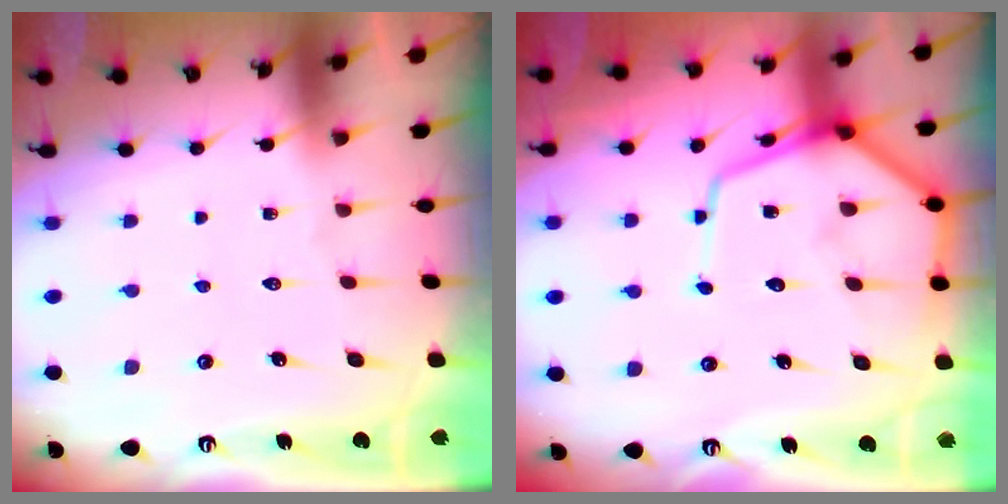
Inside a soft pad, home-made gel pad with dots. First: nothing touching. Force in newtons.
{"total": 12.8, "press": 12.8, "slide": 1.0}